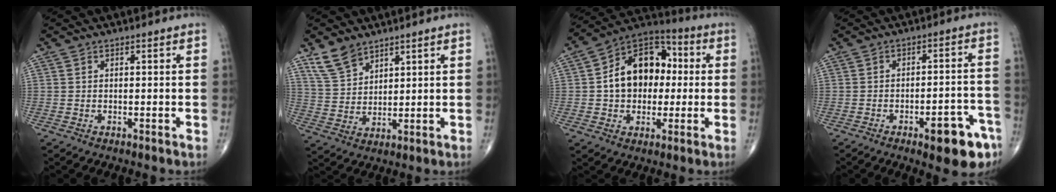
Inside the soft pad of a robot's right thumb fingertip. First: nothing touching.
{"total": 6.8, "force": [5.1, 3.5, 2.8], "torque": [-0.042, -0.023, 0.110]}
{"total": 16.1, "force": [1.0, 11.6, 11.1], "torque": [-0.129, 0.029, 0.007]}
{"total": 10.7, "force": [-5.8, 3.5, 8.3], "torque": [-0.089, 0.036, -0.069]}